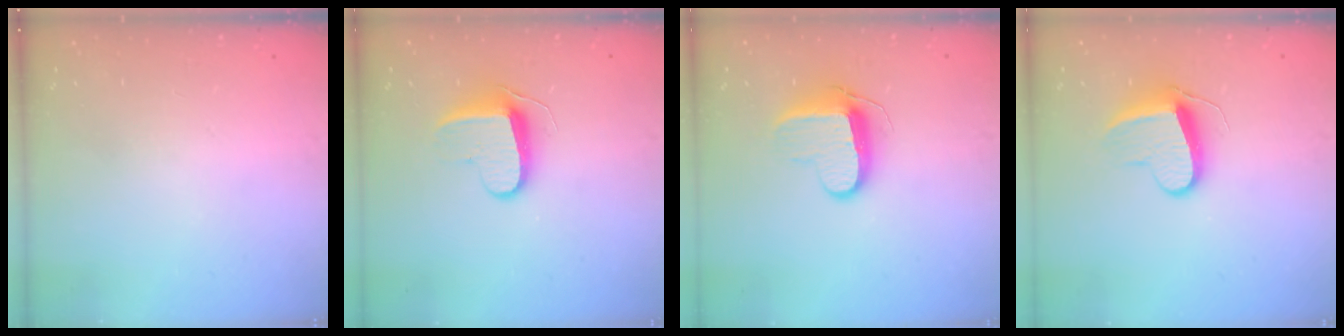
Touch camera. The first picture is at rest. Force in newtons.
{"total": 9.0, "press": 8.9, "slide": 0.7}
{"total": 10.0, "press": 10.0, "slide": 0.2}
{"total": 10.7, "press": 10.7, "slide": 0.7}